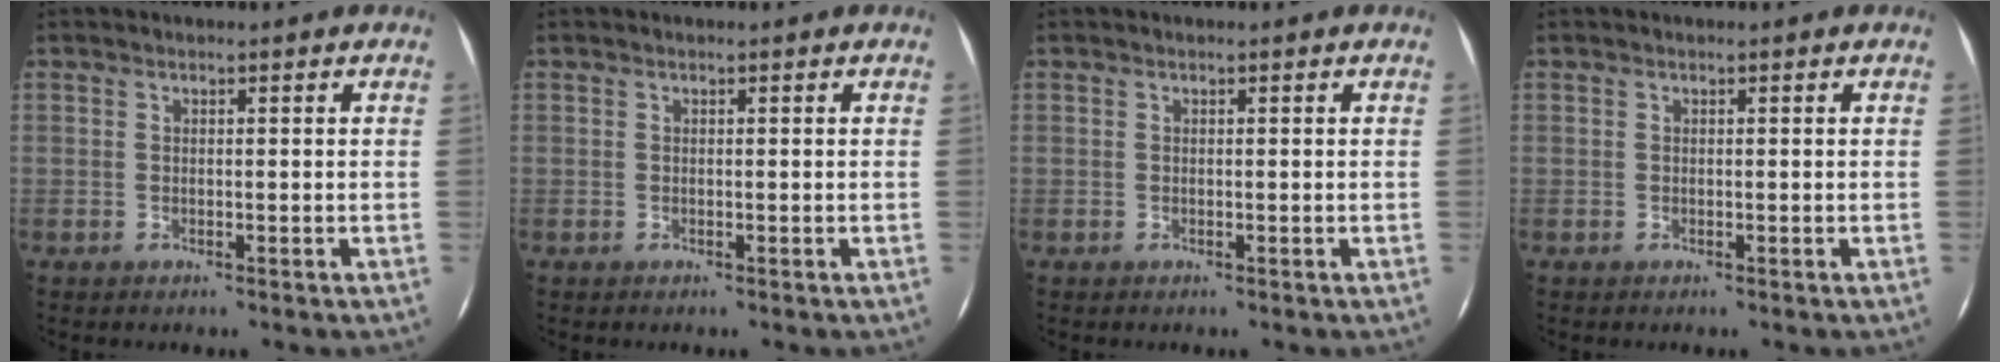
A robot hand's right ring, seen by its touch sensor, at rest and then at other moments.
{"total": 0.0}
{"total": 0.0}
{"total": 0.0}